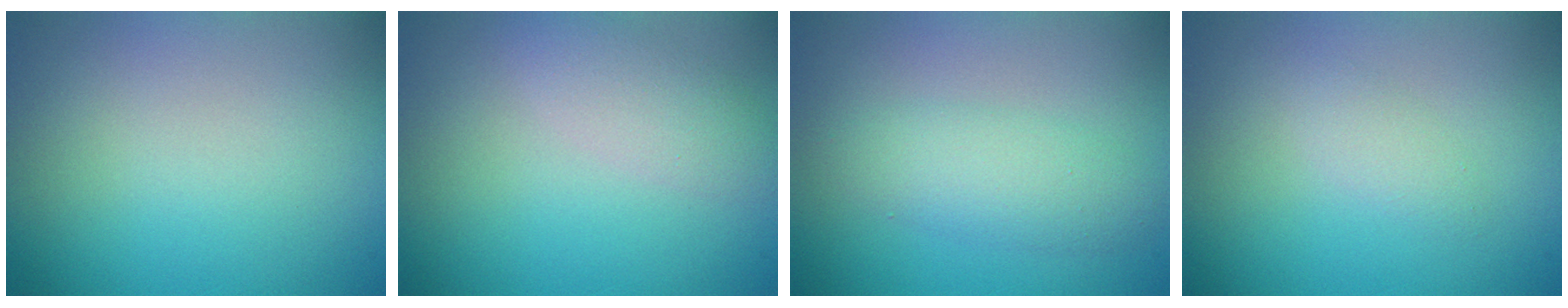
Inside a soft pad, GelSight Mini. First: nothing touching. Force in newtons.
{"total": 2.5, "press": 2.5, "slide": 0.1}
{"total": 3.0, "press": 3.0, "slide": 0.2}
{"total": 1.1, "press": 1.1, "slide": 0.1}